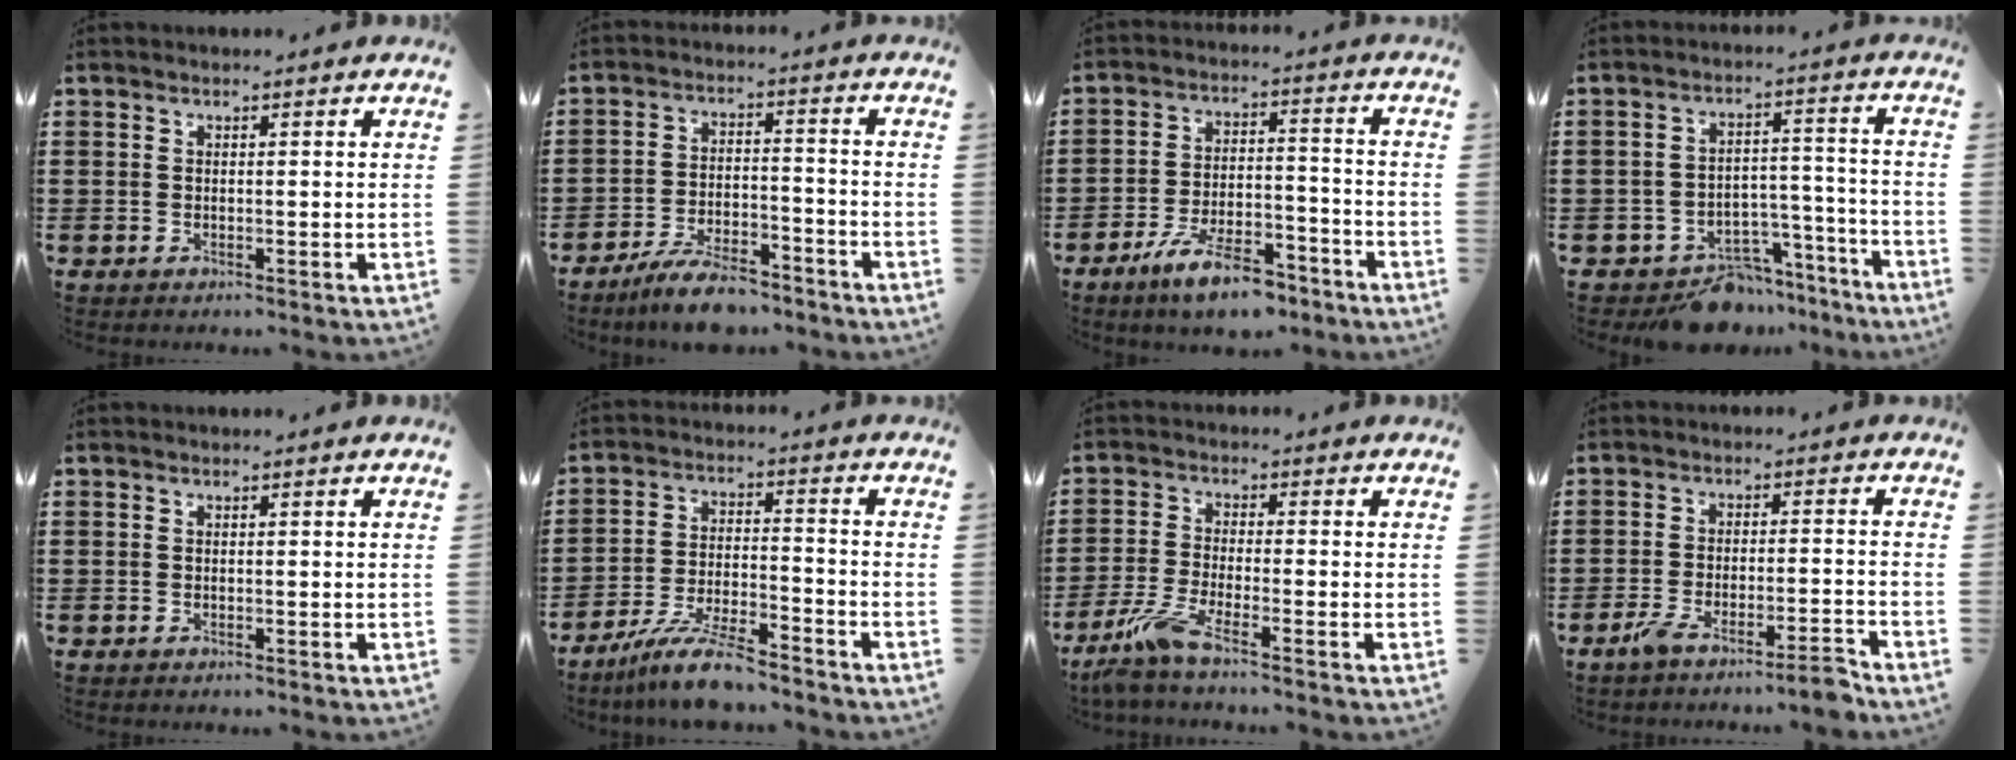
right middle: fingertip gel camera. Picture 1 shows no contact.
{"total": 7.3, "force": [-6.5, 1.3, 3.1], "torque": [-0.063, 0.008, -0.124]}
{"total": 9.1, "force": [-7.2, 2.3, 5.0], "torque": [-0.097, 0.014, -0.135]}
{"total": 7.4, "force": [-6.6, 3.1, 1.5], "torque": [-0.017, 0.038, -0.124]}
{"total": 0.0}
{"total": 8.4, "force": [-7.2, 0.9, 4.2], "torque": [-0.087, 0.002, -0.139]}
{"total": 5.7, "force": [-3.8, 0.5, 4.2], "torque": [-0.102, -0.016, -0.076]}
{"total": 5.1, "force": [-4.1, 0.2, 3.0], "torque": [-0.054, -0.005, -0.076]}